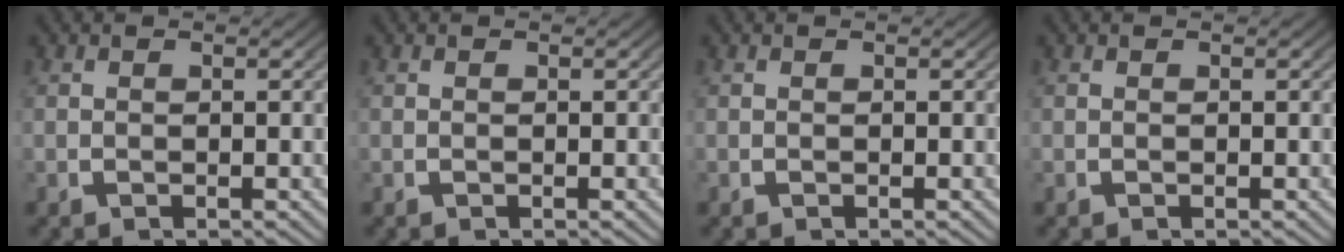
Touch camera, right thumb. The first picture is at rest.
{"total": 0.0}
{"total": 0.0}
{"total": 0.0}